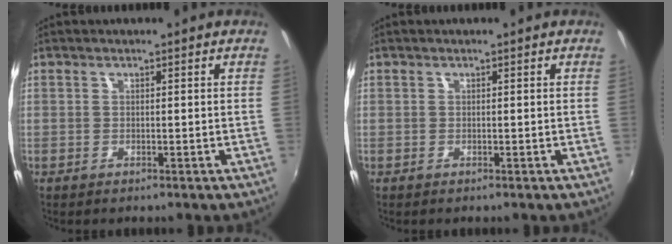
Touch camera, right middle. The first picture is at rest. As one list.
[{"total": 0.0}]